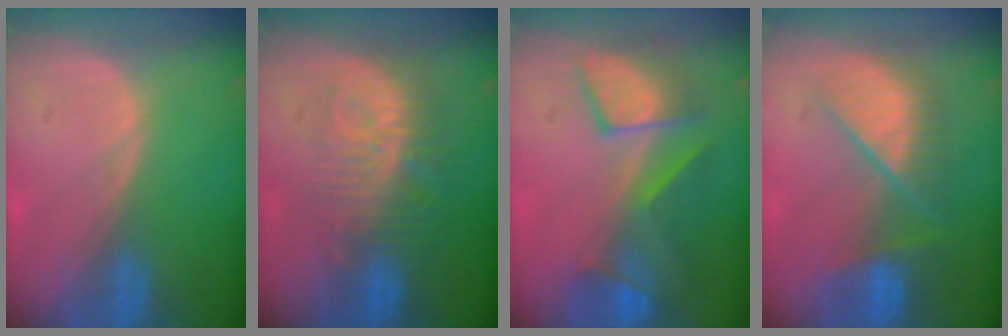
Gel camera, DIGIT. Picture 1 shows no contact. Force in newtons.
{"total": 9.7, "press": 8.7, "slide": 4.1}
{"total": 8.8, "press": 8.2, "slide": 3.0}
{"total": 8.8, "press": 8.0, "slide": 3.8}